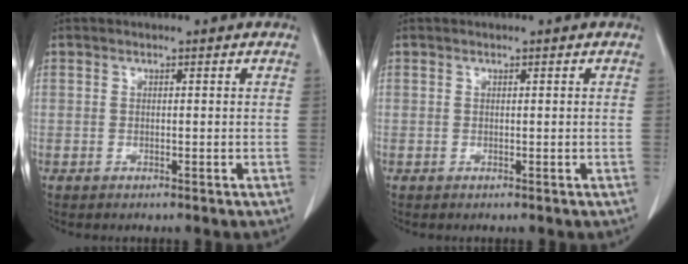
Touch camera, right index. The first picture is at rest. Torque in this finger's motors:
{"motor_torque": [-0.22, 0.08, -0.03, -0.01]}